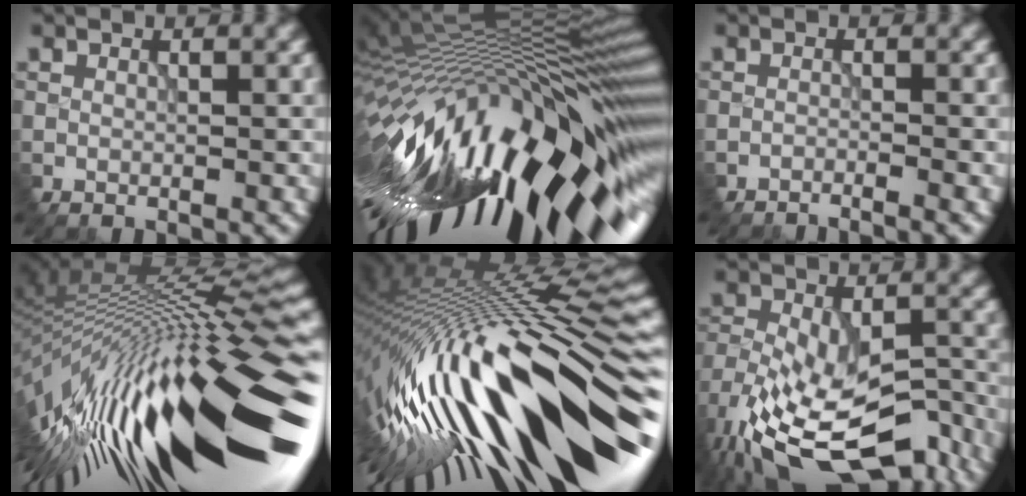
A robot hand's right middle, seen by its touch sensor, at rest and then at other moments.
{"total": 18.1, "force": [-6.2, 5.7, 16.0], "torque": [-0.270, -0.001, -0.115]}
{"total": 2.4, "force": [-2.3, -0.1, 0.7], "torque": [-0.014, 0.007, -0.048]}
{"total": 17.2, "force": [-3.0, 4.7, 16.3], "torque": [-0.274, 0.011, -0.059]}
{"total": 16.7, "force": [-3.6, 5.4, 15.4], "torque": [-0.239, 0.020, -0.070]}
{"total": 15.6, "force": [-10.7, 7.6, 8.5], "torque": [-0.176, -0.023, -0.143]}